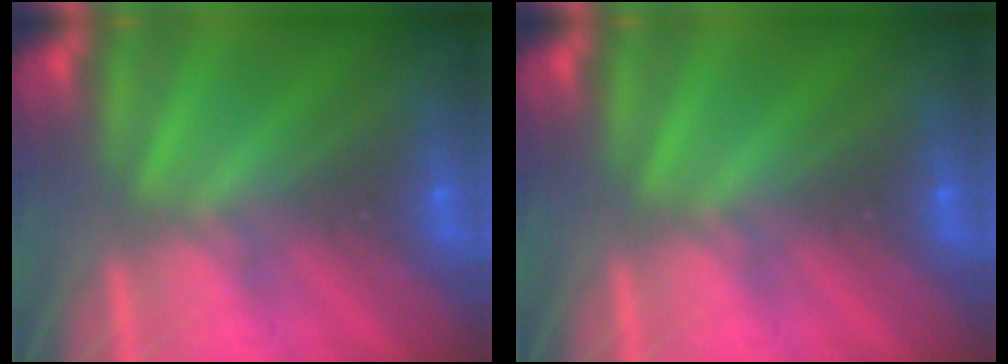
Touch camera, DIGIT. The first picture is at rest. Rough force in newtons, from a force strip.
{"total": 0.0}